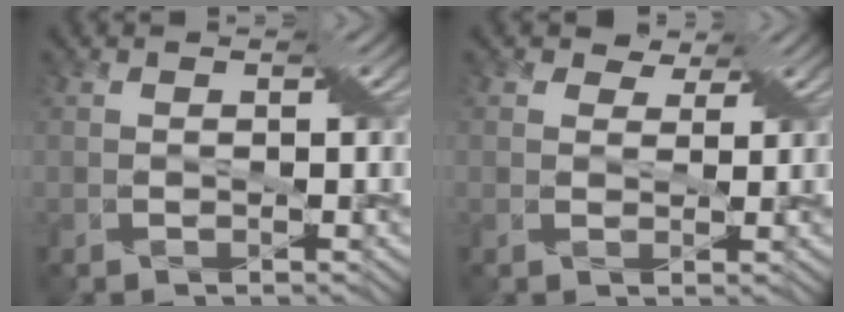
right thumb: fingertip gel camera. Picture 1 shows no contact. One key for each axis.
{"total": 3.0, "fx": 2.3, "fy": 1.7, "fz": 0.9, "tx": -0.021, "ty": -0.007, "tz": 0.033}